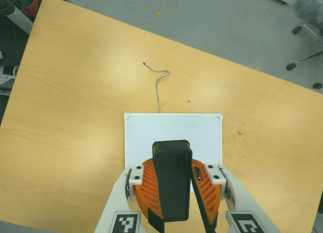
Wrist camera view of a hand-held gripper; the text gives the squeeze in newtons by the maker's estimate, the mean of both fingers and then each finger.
{"total": 11.0, "left": 10.8, "right": 11.1}